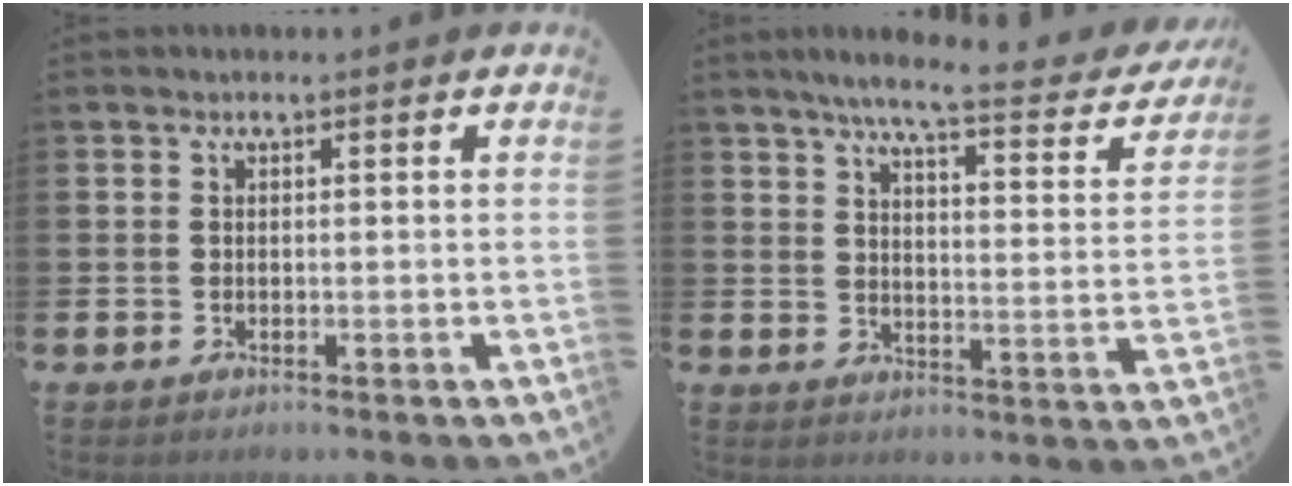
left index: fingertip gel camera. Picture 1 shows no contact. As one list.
[{"total": 6.4, "force": [5.3, 0.5, 3.5], "torque": [-0.078, -0.039, 0.081]}]